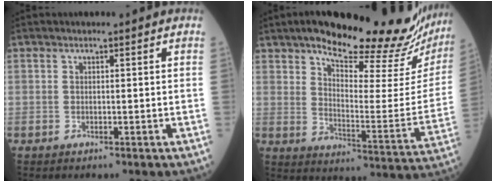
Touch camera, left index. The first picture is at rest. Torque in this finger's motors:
{"motor_torque": [1.00, -1.14, 0.64, 0.14]}